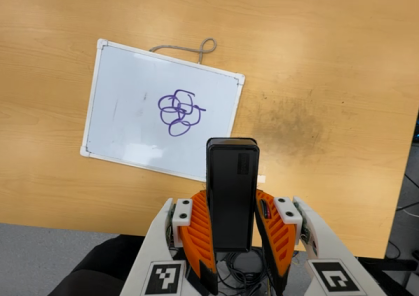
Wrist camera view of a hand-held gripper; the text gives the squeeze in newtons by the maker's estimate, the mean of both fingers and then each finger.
{"total": 5.7, "left": 3.9, "right": 7.5}